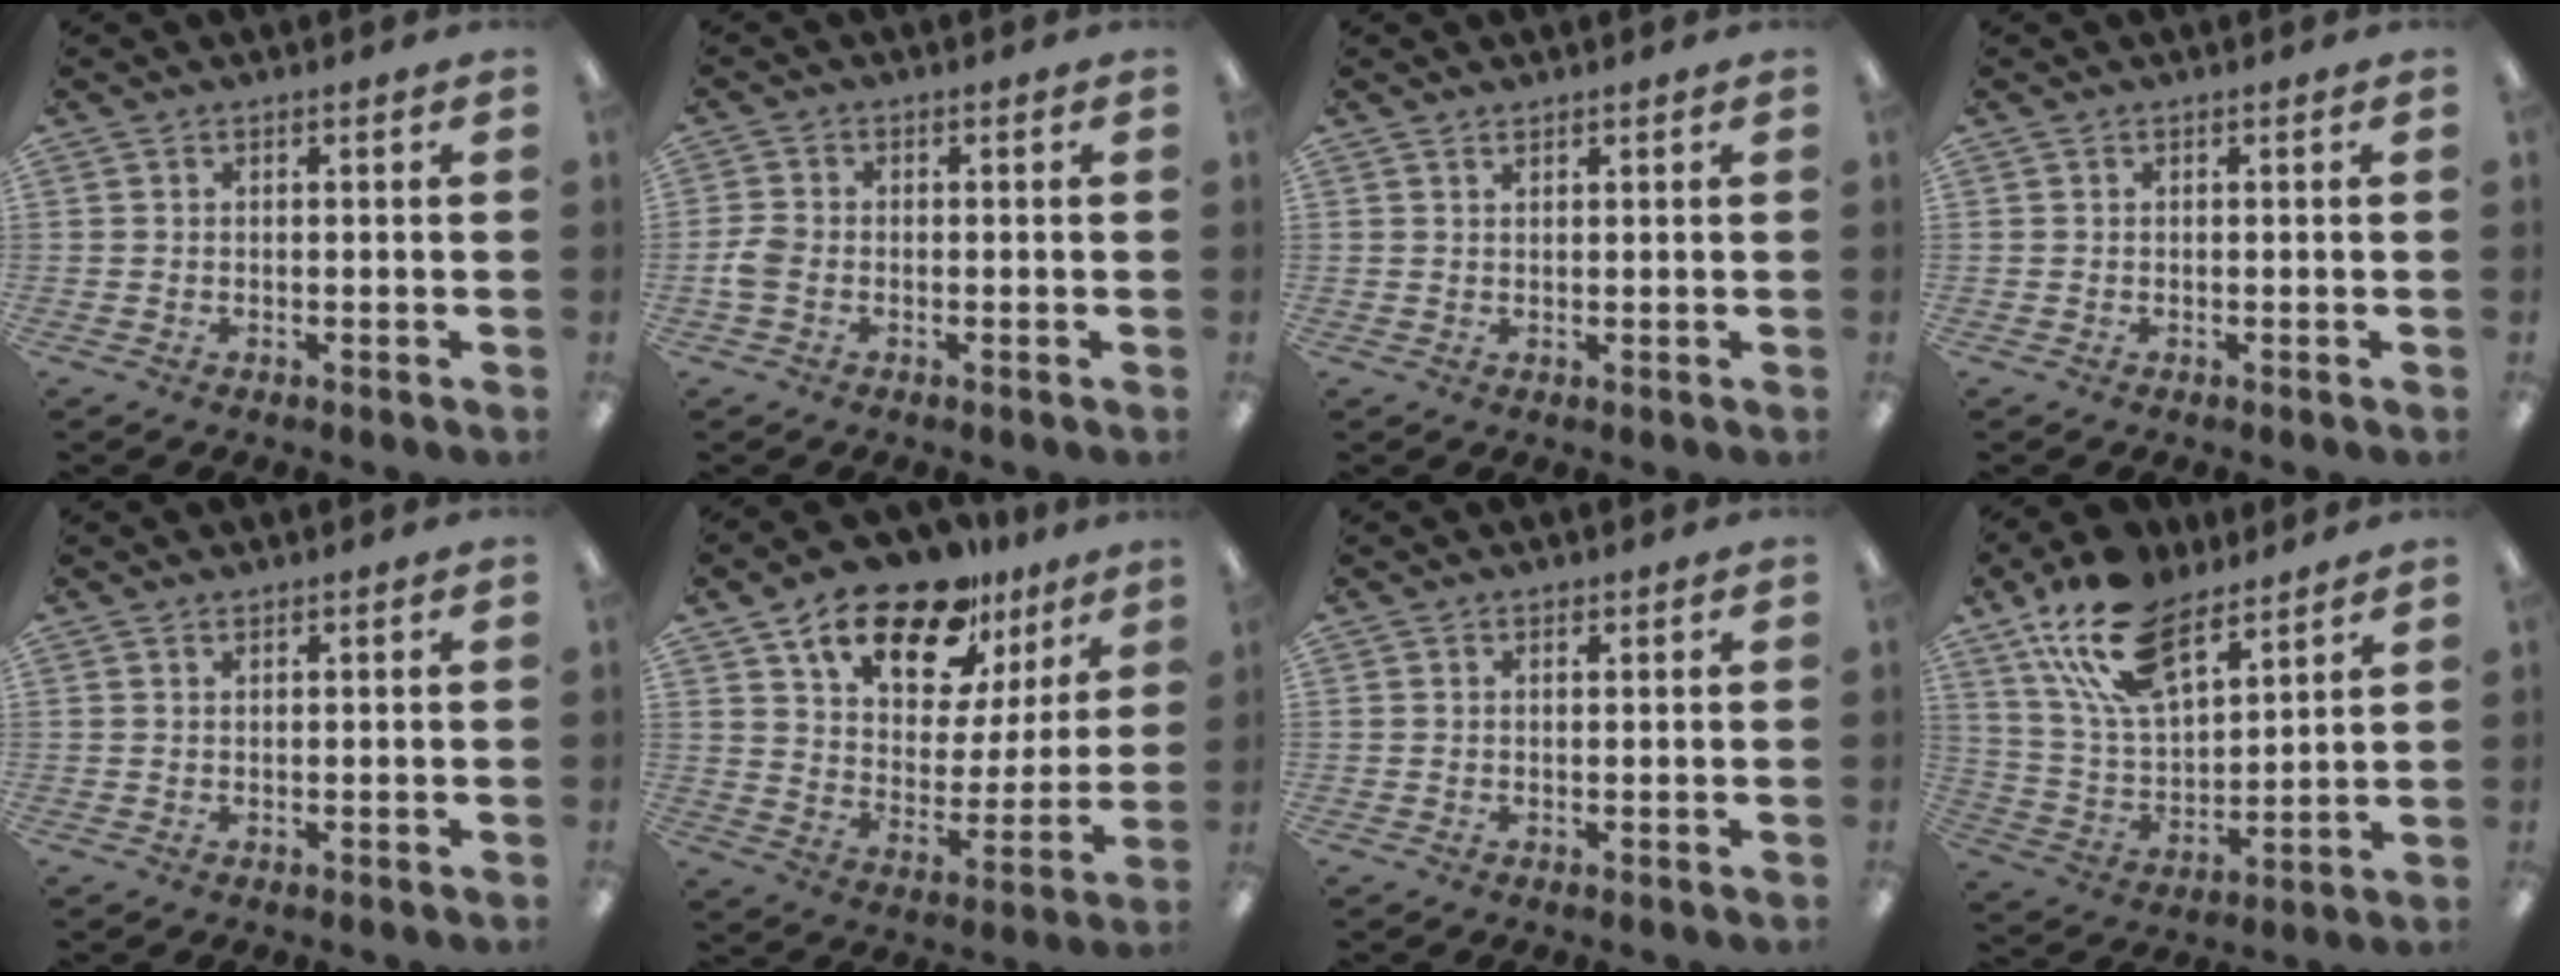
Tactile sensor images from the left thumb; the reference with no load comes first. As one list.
[{"total": 3.4, "force": [-0.9, 2.4, 2.2], "torque": [-0.051, 0.002, -0.018]}, {"total": 1.1, "force": [1.0, 0.4, 0.3], "torque": [-0.007, -0.001, 0.020]}, {"total": 0.0}, {"total": 0.8, "force": [0.7, 0.2, 0.3], "torque": [-0.007, 0.000, 0.014]}, {"total": 18.8, "force": [13.9, 8.7, 9.1], "torque": [-0.150, -0.085, 0.242]}, {"total": 0.9, "force": [0.8, 0.5, 0.2], "torque": [0.003, -0.003, 0.013]}, {"total": 19.9, "force": [12.9, 10.1, 11.3], "torque": [-0.232, -0.051, 0.235]}]